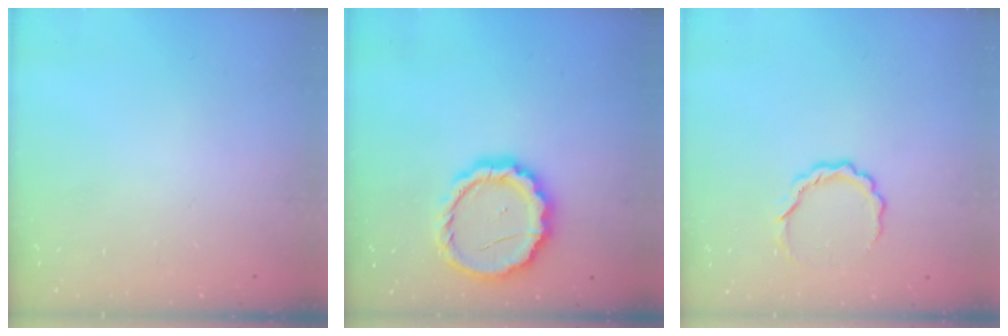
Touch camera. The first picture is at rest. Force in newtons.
{"total": 12.1, "press": 12.0, "slide": 1.5}
{"total": 5.3, "press": 5.2, "slide": 0.2}